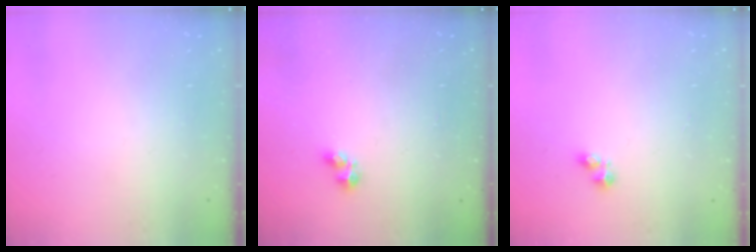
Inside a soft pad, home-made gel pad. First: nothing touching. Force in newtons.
{"total": 1.8, "press": 1.7, "slide": 0.5}
{"total": 3.4, "press": 3.4, "slide": 0.5}